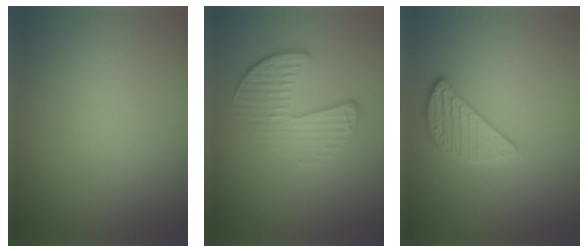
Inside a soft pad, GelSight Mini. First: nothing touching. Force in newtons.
{"total": 4.3, "press": 2.9, "slide": 3.2}
{"total": 2.8, "press": 2.8, "slide": 0.6}